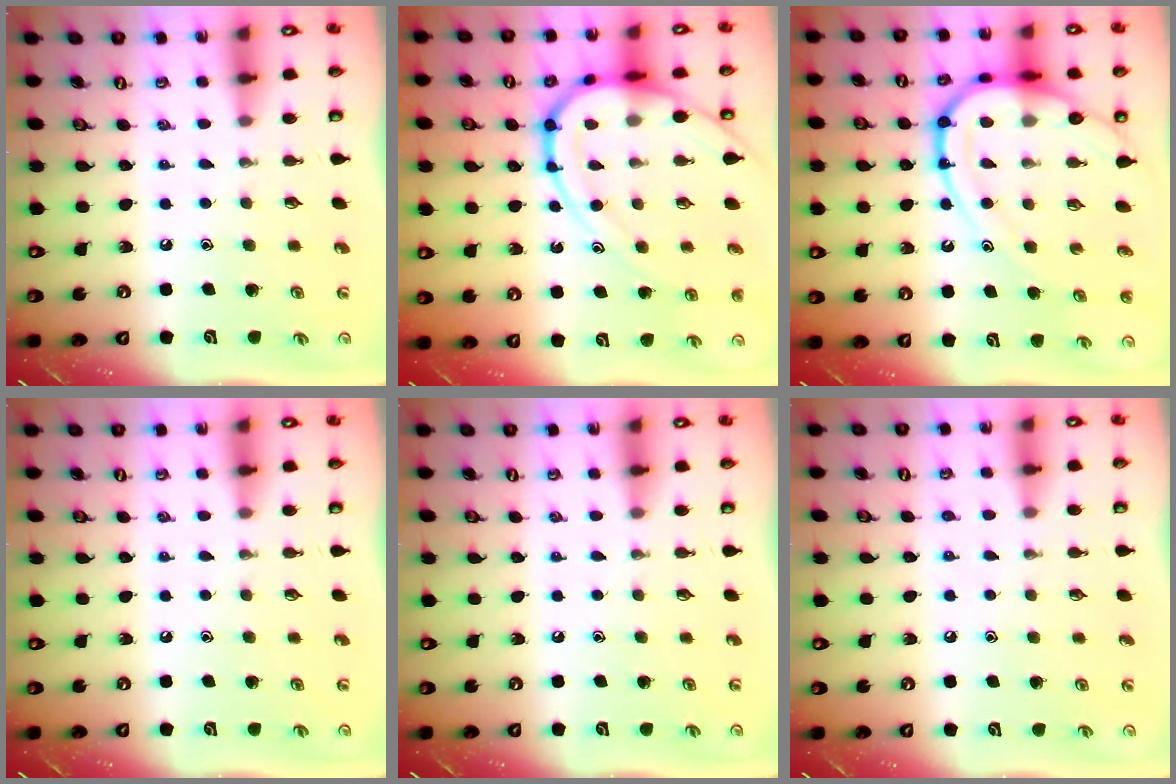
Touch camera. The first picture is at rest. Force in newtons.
{"total": 15.9, "press": 15.8, "slide": 1.6}
{"total": 17.2, "press": 17.1, "slide": 1.6}
{"total": 0.0}
{"total": 0.0}
{"total": 4.0, "press": 3.9, "slide": 0.6}